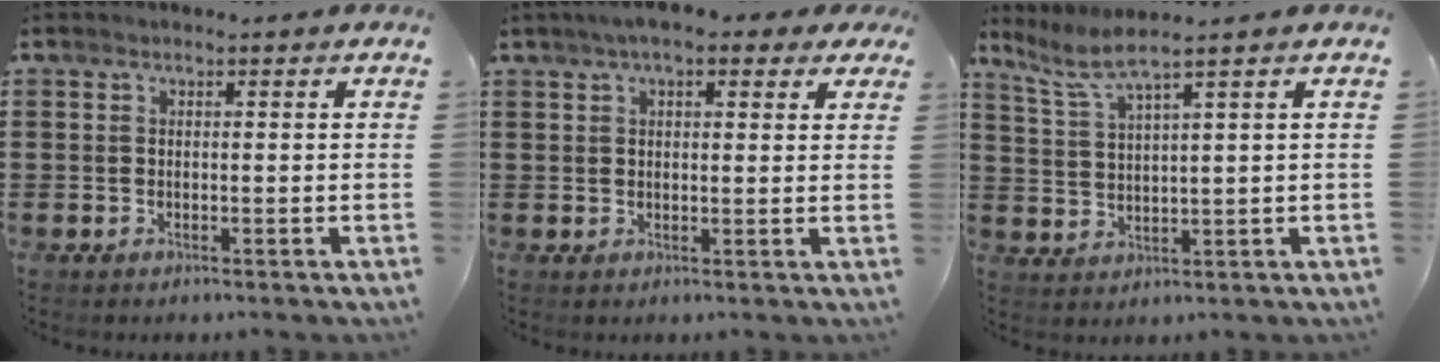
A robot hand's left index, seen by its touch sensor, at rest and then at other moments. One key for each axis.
{"total": 5.3, "fx": 3.5, "fy": 1.5, "fz": 3.6, "tx": -0.072, "ty": 0.005, "tz": 0.060}
{"total": 3.5, "fx": 2.6, "fy": -0.1, "fz": 2.3, "tx": -0.059, "ty": -0.010, "tz": 0.042}